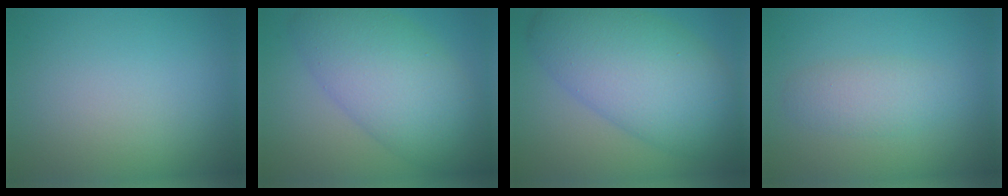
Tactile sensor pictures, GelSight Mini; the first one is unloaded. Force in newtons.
{"total": 9.1, "press": 9.1, "slide": 0.2}
{"total": 10.3, "press": 10.3, "slide": 0.1}
{"total": 2.4, "press": 2.4, "slide": 0.2}